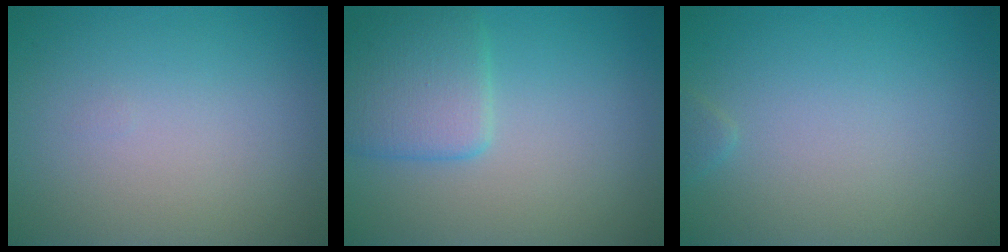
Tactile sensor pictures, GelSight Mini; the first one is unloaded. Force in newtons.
{"total": 3.7, "press": 3.6, "slide": 0.2}
{"total": 0.5, "press": 0.5, "slide": 0.1}